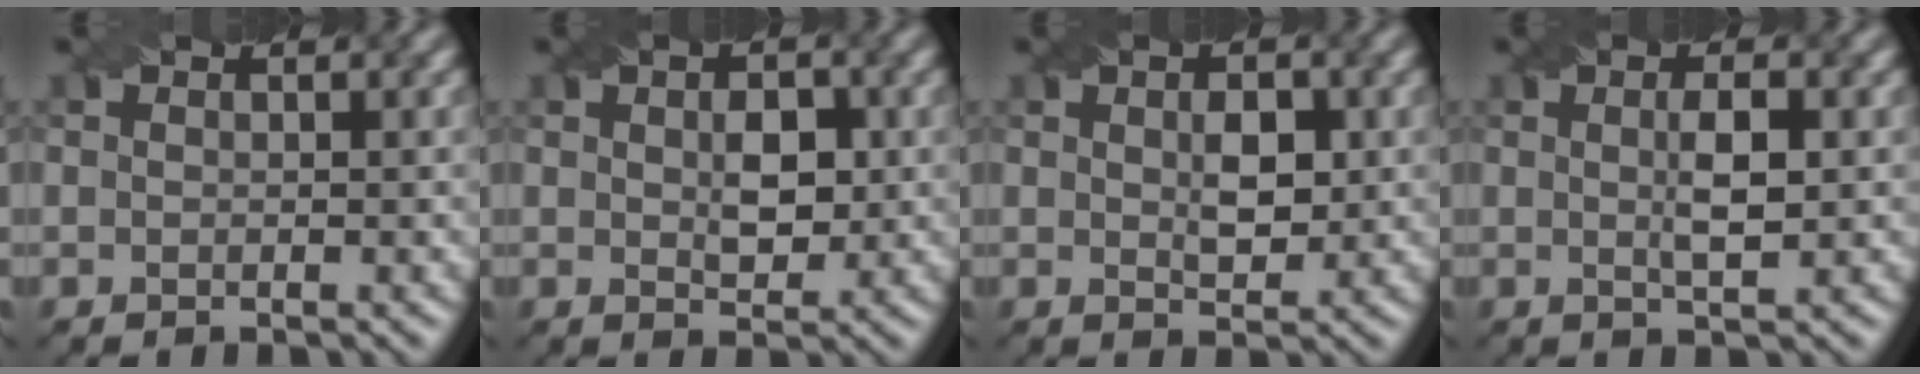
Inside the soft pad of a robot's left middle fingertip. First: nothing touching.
{"total": 3.1, "force": [0.4, 1.8, 2.5], "torque": [-0.045, -0.001, 0.008]}
{"total": 2.9, "force": [0.5, 1.5, 2.4], "torque": [-0.043, -0.001, 0.011]}
{"total": 2.8, "force": [0.2, 0.6, 2.7], "torque": [-0.051, 0.002, 0.005]}